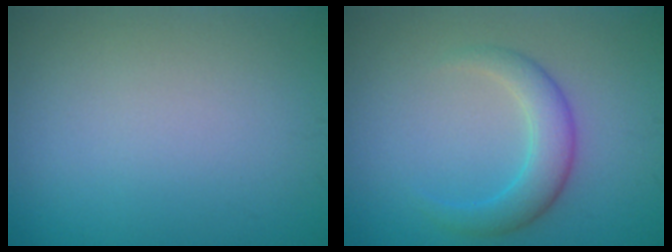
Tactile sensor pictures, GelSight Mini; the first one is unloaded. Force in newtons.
{"total": 3.5, "press": 3.5, "slide": 0.2}